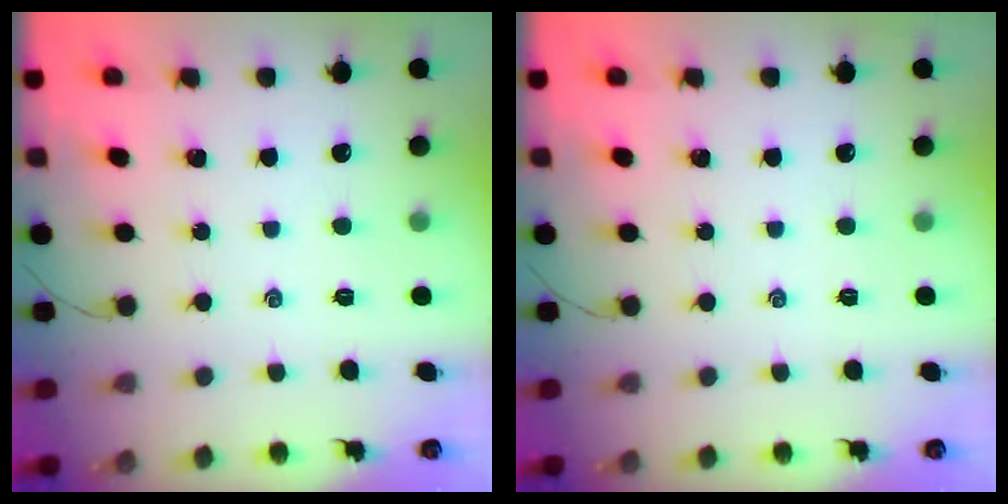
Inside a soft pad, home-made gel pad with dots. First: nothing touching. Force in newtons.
{"total": 0.0}